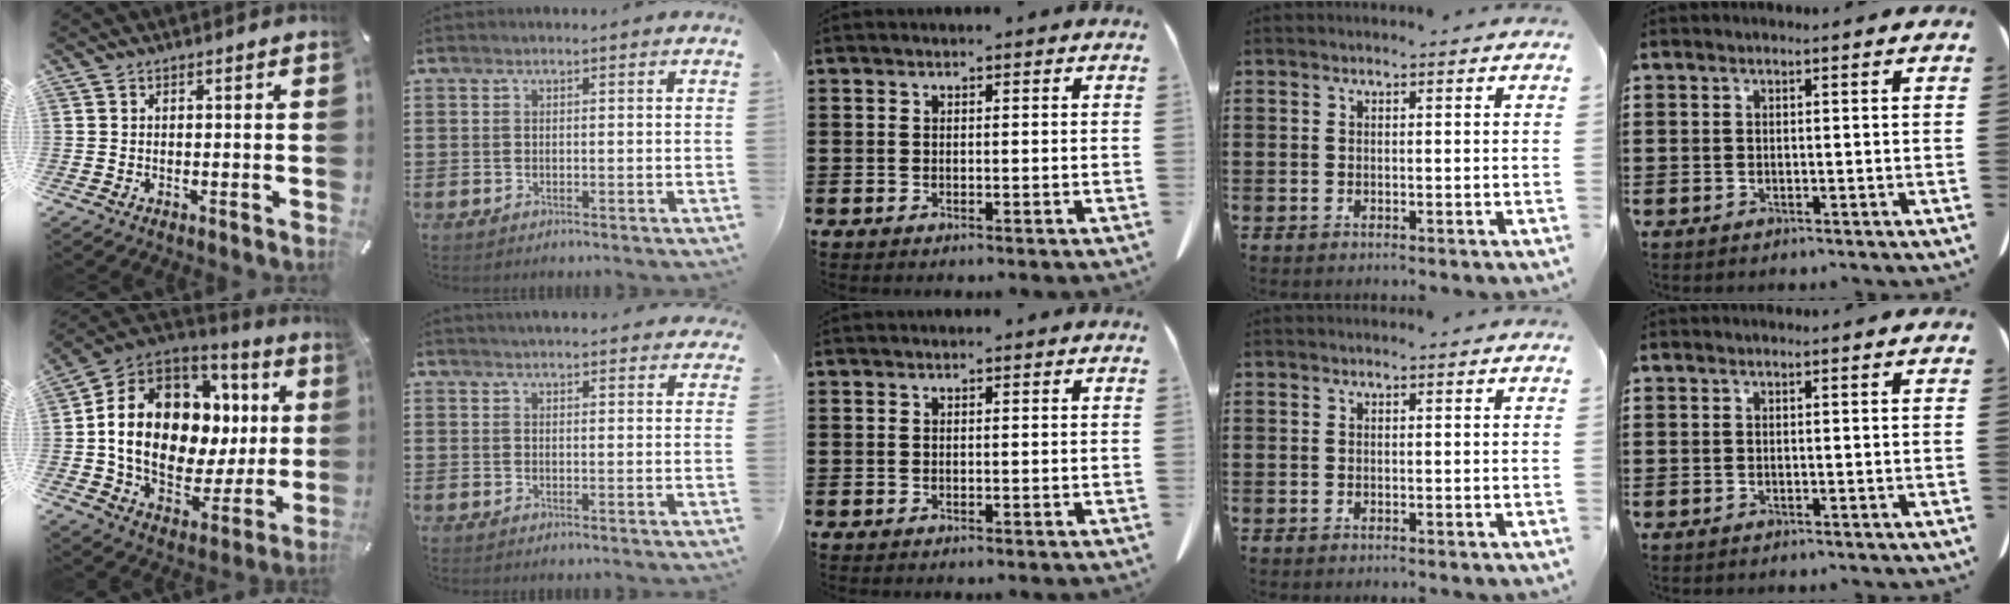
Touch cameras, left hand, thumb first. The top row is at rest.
{"thumb": {"total": 17.9, "force": [2.7, 13.5, 11.4], "torque": [-0.222, -0.026, 0.047]}, "index": {"total": 2.4, "force": [2.4, 0.0, 0.1], "torque": [-0.010, -0.005, 0.045]}}